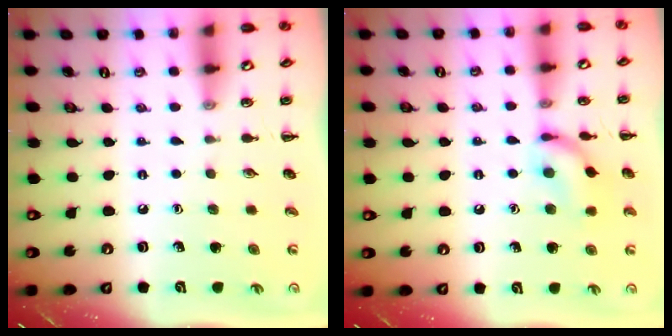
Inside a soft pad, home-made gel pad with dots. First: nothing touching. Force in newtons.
{"total": 11.4, "press": 11.3, "slide": 0.9}